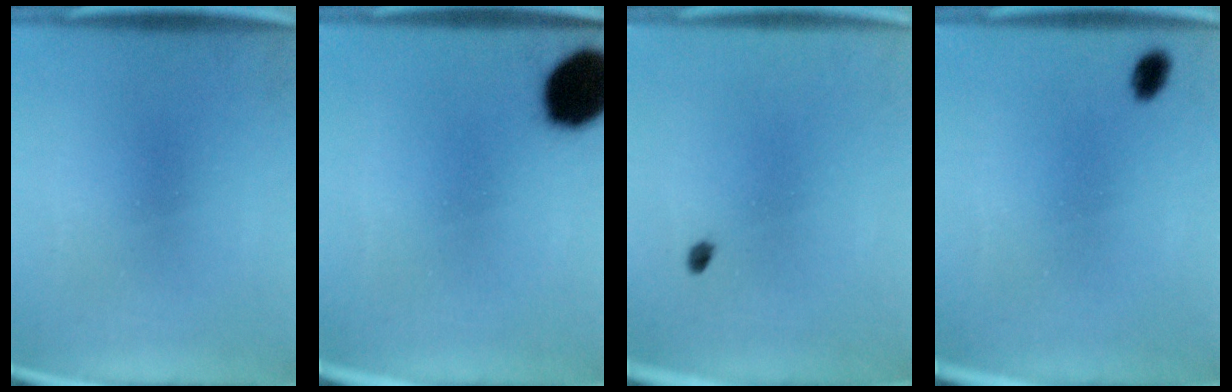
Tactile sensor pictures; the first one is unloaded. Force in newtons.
{"total": 14.4}
{"total": 1.6}
{"total": 2.2}